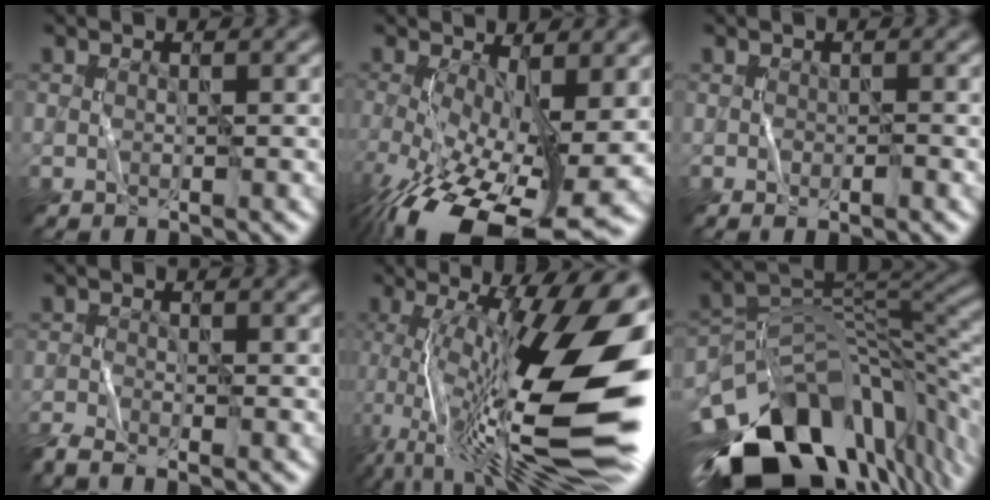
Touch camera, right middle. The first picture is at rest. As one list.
[{"total": 13.5, "force": [-5.1, 4.9, 11.5], "torque": [-0.207, -0.037, -0.078]}, {"total": 0.7, "force": [-0.5, 0.3, 0.5], "torque": [-0.009, -0.002, -0.004]}, {"total": 2.1, "force": [-1.9, 0.2, 0.9], "torque": [-0.023, -0.007, -0.042]}, {"total": 17.8, "force": [-0.2, 5.7, 16.9], "torque": [-0.271, 0.004, 0.000]}, {"total": 15.3, "force": [-8.6, 8.1, 9.7], "torque": [-0.187, 0.006, -0.139]}]